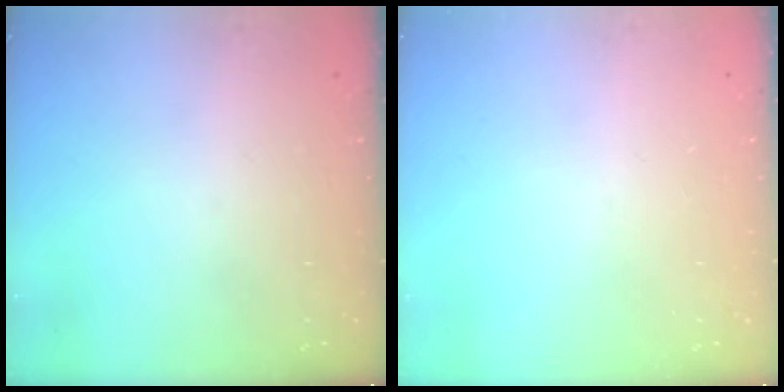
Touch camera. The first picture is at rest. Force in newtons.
{"total": 0.0}